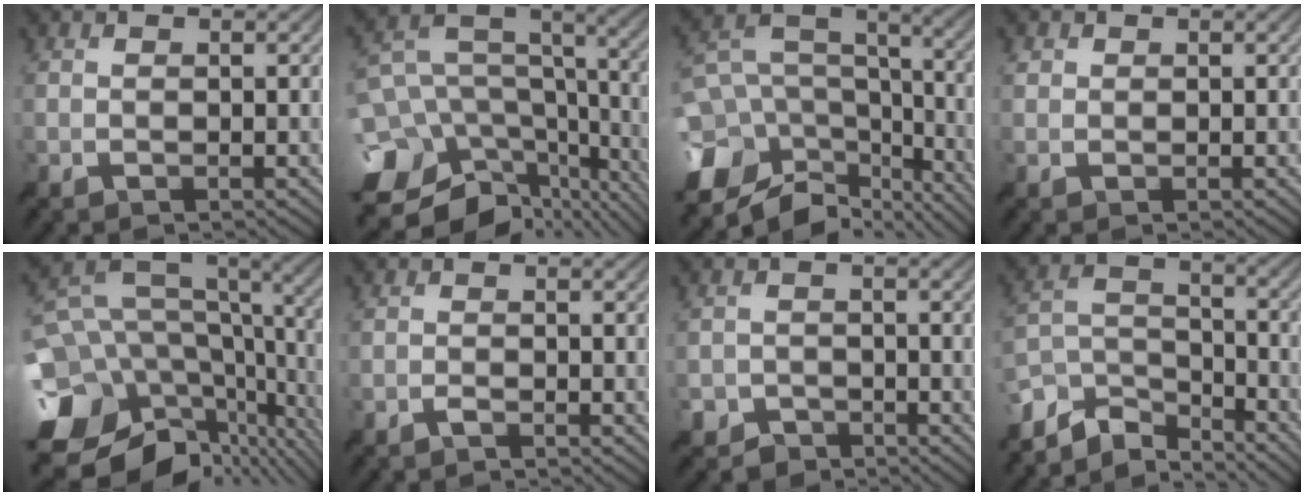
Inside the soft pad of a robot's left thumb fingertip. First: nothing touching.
{"total": 16.4, "force": [-5.4, 11.9, 9.9], "torque": [-0.236, -0.011, -0.053]}
{"total": 16.1, "force": [-6.6, 11.3, 9.3], "torque": [-0.234, -0.030, -0.096]}
{"total": 0.8, "force": [0.4, 0.7, 0.2], "torque": [-0.003, 0.001, 0.008]}
{"total": 17.5, "force": [-3.7, 12.7, 11.4], "torque": [-0.261, -0.026, -0.034]}
{"total": 1.0, "force": [-0.9, 0.2, 0.3], "torque": [-0.005, -0.001, -0.018]}
{"total": 3.1, "force": [-2.6, 1.8, 0.3], "torque": [0.003, 0.002, -0.051]}
{"total": 9.7, "force": [-7.3, 5.3, 3.5], "torque": [-0.087, -0.006, -0.135]}